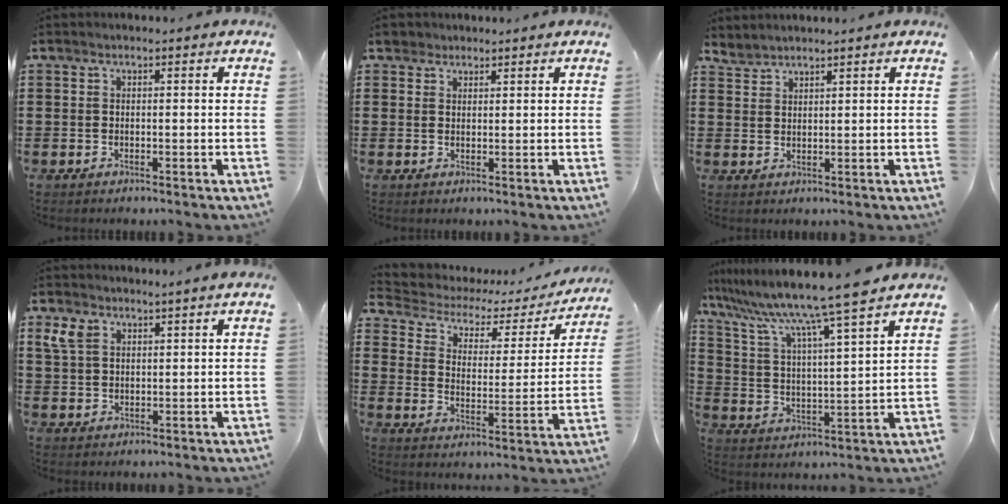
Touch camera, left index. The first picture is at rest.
{"total": 1.8, "force": [1.5, 1.0, 0.0], "torque": [-0.007, 0.006, 0.030]}
{"total": 2.0, "force": [2.0, 0.1, -0.2], "torque": [-0.003, -0.001, 0.041]}
{"total": 3.5, "force": [2.6, 1.5, 1.9], "torque": [-0.046, 0.004, 0.049]}
{"total": 3.6, "force": [2.1, 2.3, 1.8], "torque": [-0.054, -0.013, 0.025]}
{"total": 9.8, "force": [8.3, -1.1, 5.1], "torque": [-0.134, -0.059, 0.131]}